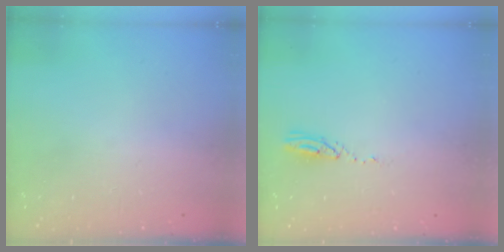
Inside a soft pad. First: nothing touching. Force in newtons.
{"total": 3.5, "press": 3.5, "slide": 0.3}